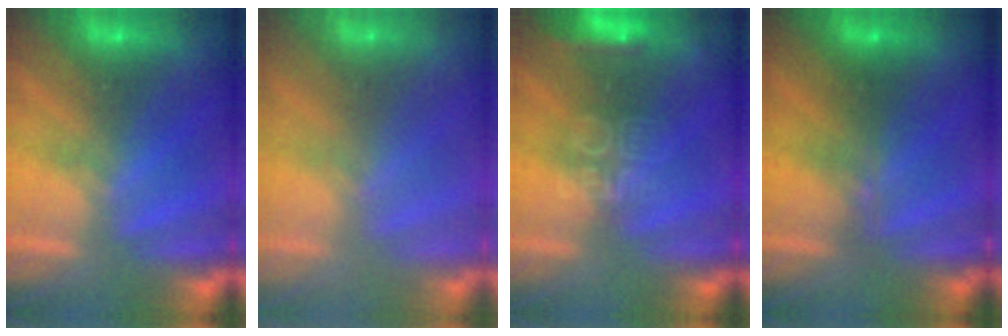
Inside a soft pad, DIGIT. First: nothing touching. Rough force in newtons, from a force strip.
{"total": 2.9}
{"total": 8.0}
{"total": 2.3}